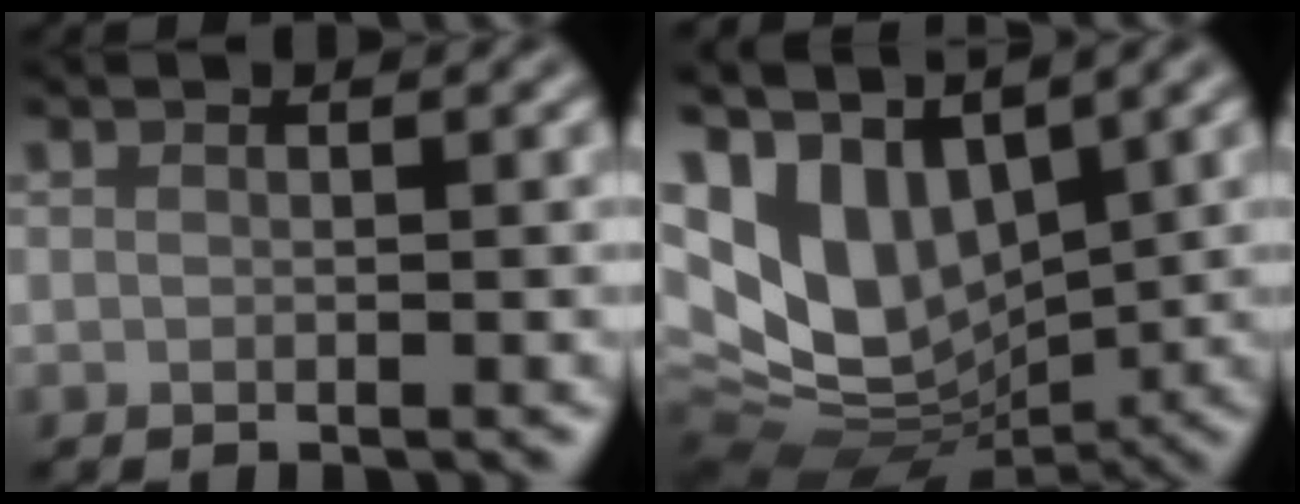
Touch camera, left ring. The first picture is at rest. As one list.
[{"total": 10.8, "force": [3.4, 6.5, 8.0], "torque": [-0.155, 0.002, 0.069]}]